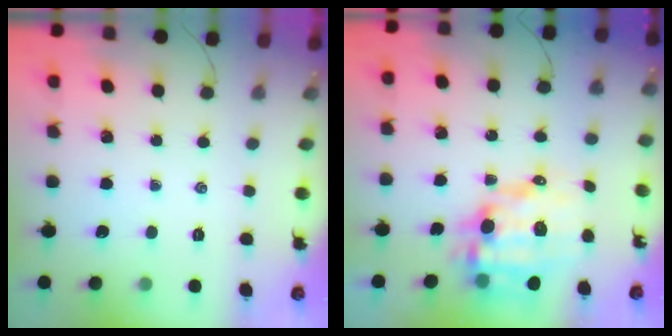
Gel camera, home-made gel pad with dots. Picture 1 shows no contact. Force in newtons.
{"total": 12.7, "press": 12.4, "slide": 2.9}